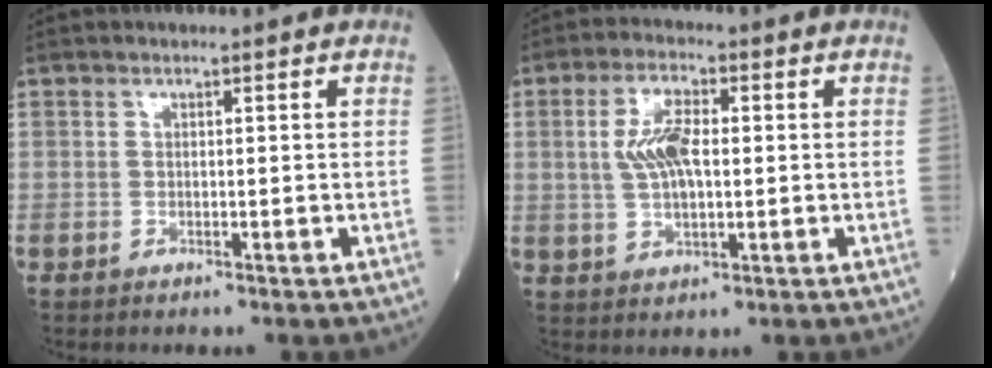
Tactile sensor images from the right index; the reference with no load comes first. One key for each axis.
{"total": 6.8, "fx": 0.6, "fy": 2.8, "fz": 6.1, "tx": -0.130, "ty": 0.012, "tz": 0.013}